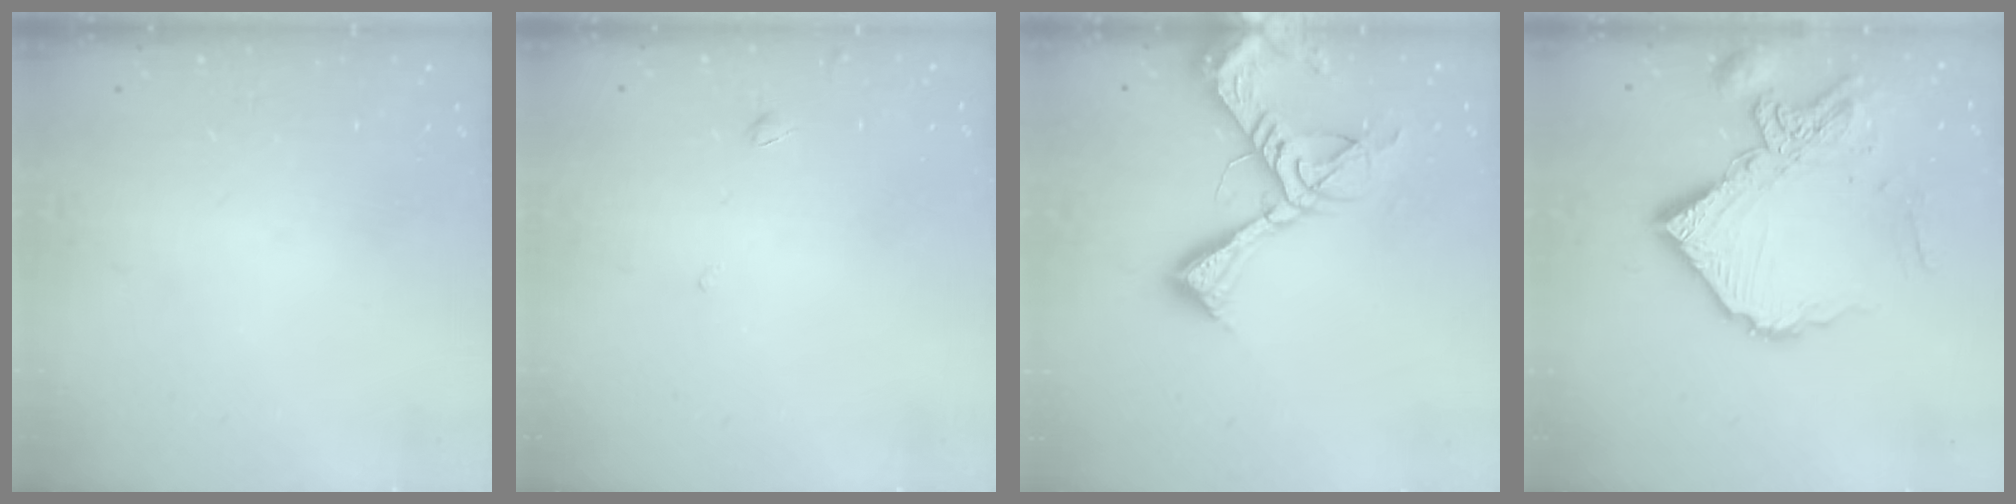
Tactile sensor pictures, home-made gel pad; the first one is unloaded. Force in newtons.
{"total": 2.1, "press": 2.1, "slide": 0.5}
{"total": 16.1, "press": 16.0, "slide": 1.9}
{"total": 16.7, "press": 16.6, "slide": 1.8}